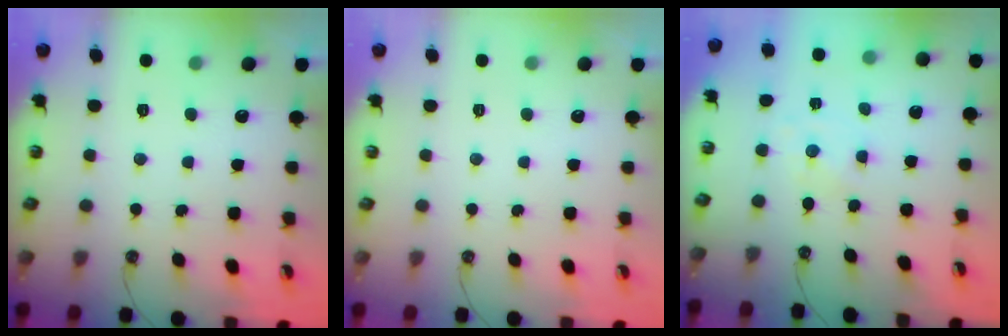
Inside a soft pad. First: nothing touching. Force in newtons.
{"total": 0.0}
{"total": 1.3, "press": 1.3, "slide": 0.2}